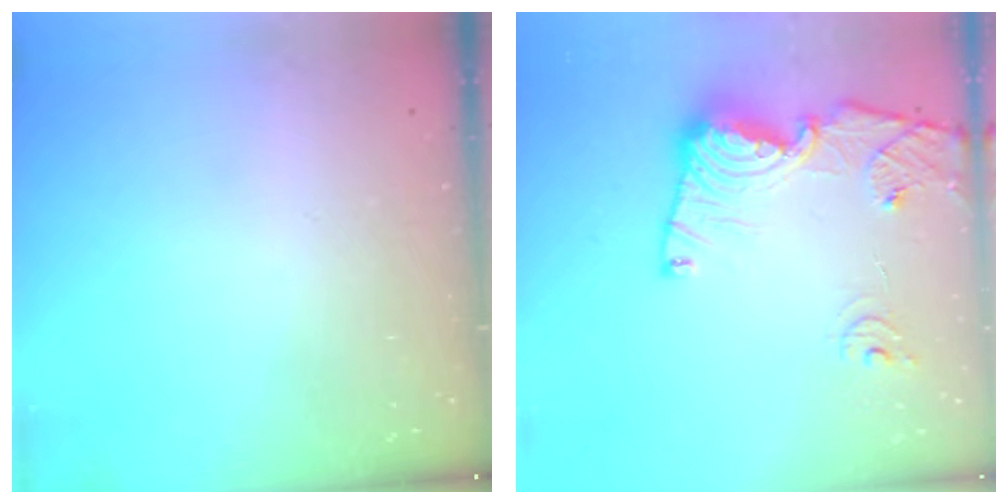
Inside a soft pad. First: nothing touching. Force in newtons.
{"total": 15.6, "press": 15.5, "slide": 1.9}